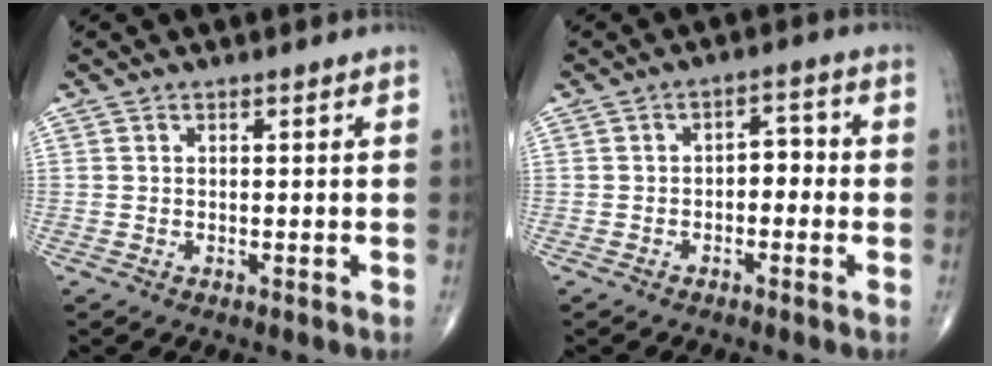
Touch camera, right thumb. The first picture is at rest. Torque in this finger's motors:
{"motor_torque": [0.06, -0.11, 0.33, -0.15, 0.01]}